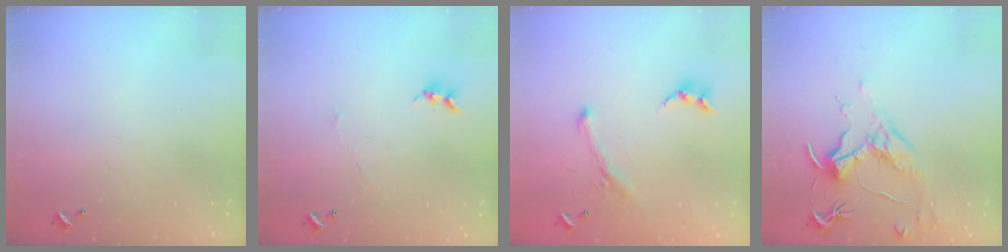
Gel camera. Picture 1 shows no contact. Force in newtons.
{"total": 1.2, "press": 1.1, "slide": 0.5}
{"total": 1.1, "press": 0.0, "slide": 1.1}
{"total": 1.6, "press": 1.4, "slide": 0.8}